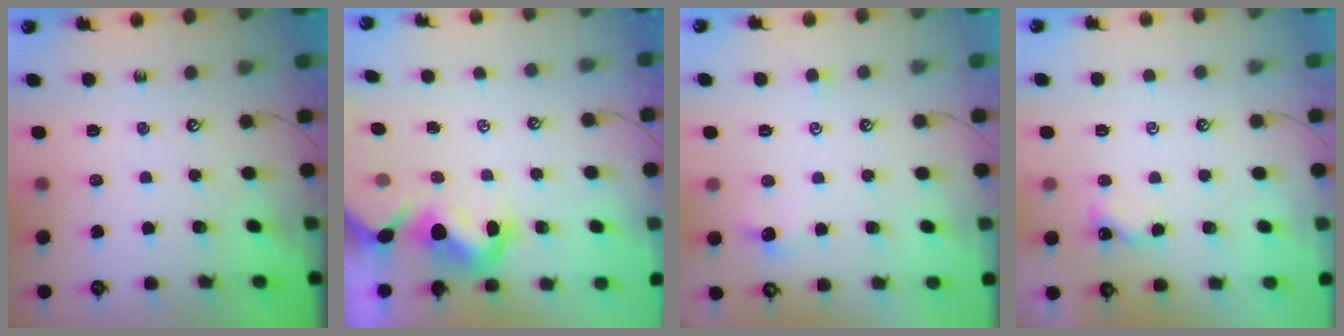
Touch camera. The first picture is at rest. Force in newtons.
{"total": 3.5, "press": 3.3, "slide": 1.1}
{"total": 0.0}
{"total": 1.3, "press": 1.3, "slide": 0.3}